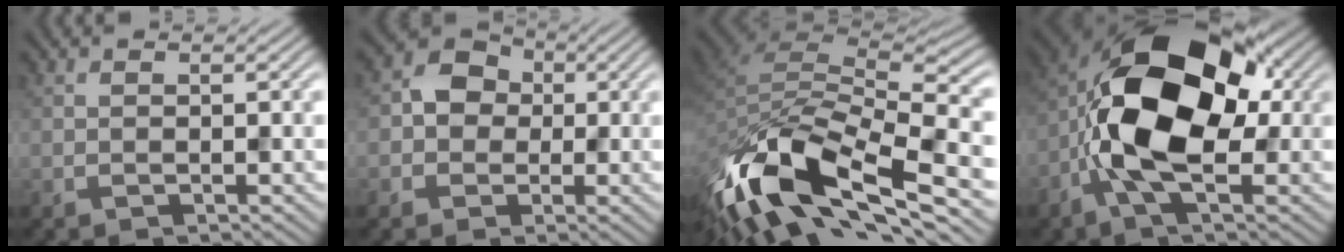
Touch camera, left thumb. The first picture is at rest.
{"total": 5.0, "force": [0.1, 4.4, 2.2], "torque": [-0.041, 0.008, -0.012]}
{"total": 16.5, "force": [-8.0, 7.2, 12.5], "torque": [-0.272, -0.016, -0.148]}
{"total": 14.6, "force": [-1.1, 7.9, 12.2], "torque": [-0.217, 0.009, -0.036]}